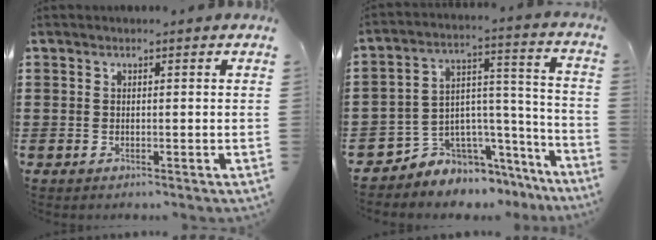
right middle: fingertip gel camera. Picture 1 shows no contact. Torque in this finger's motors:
{"motor_torque": [1.26, -0.88, 0.15, 0.04]}